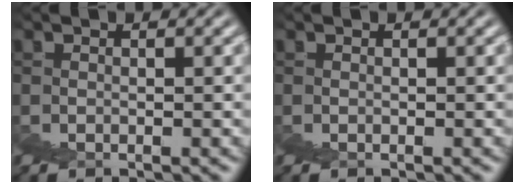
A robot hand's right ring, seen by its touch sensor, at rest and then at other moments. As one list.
[{"total": 0.0}]